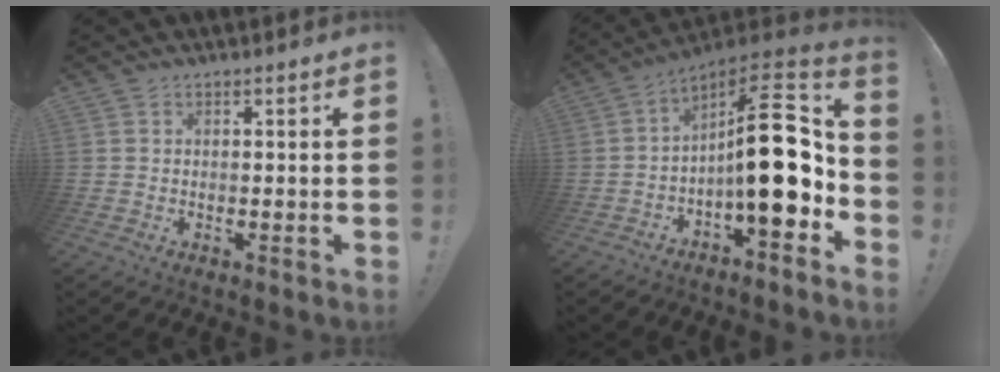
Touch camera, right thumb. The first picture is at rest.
{"total": 20.6, "force": [-0.7, 7.0, 19.3], "torque": [-0.273, 0.005, -0.010]}